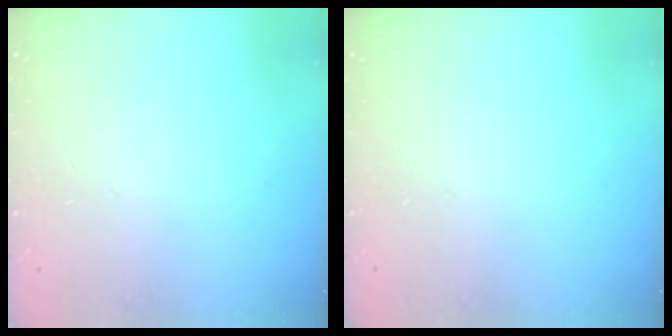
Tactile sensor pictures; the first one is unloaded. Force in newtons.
{"total": 0.0}